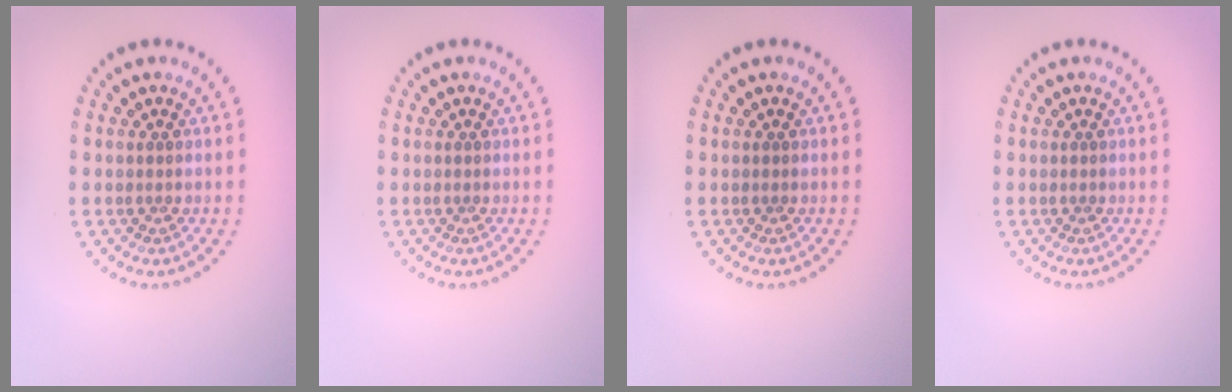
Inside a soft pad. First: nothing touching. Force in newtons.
{"total": 0.0}
{"total": 0.0}
{"total": 0.0}